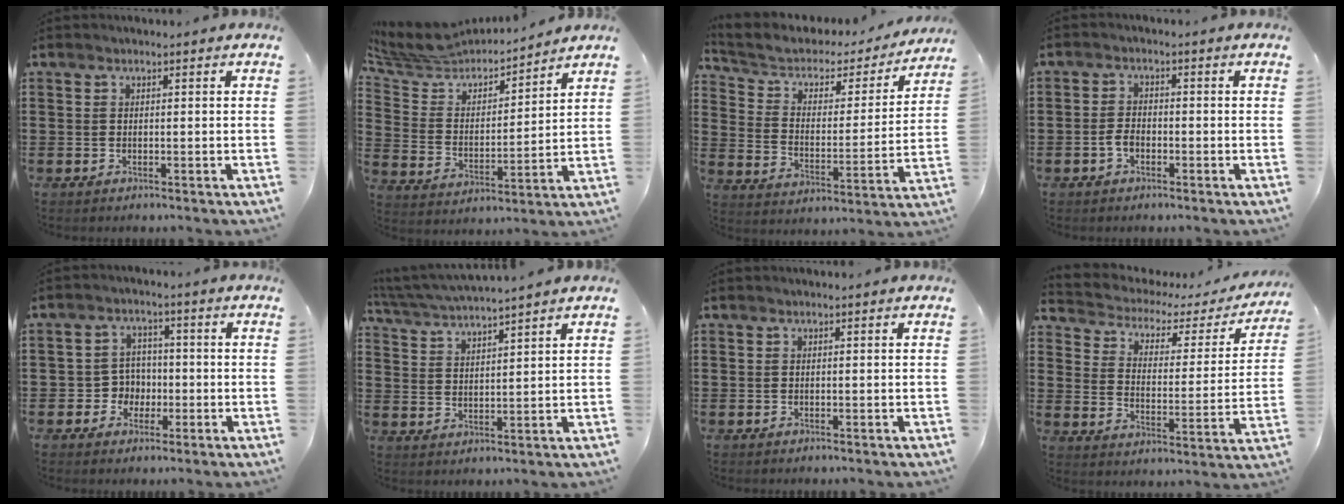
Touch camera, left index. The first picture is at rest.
{"total": 6.4, "force": [5.9, 2.1, 1.4], "torque": [-0.062, -0.038, 0.102]}
{"total": 4.6, "force": [3.3, 2.6, 1.8], "torque": [-0.059, -0.023, 0.049]}
{"total": 2.4, "force": [-0.9, 1.4, 1.7], "torque": [-0.048, -0.001, -0.022]}
{"total": 4.2, "force": [-1.1, 3.9, 1.2], "torque": [-0.036, 0.008, -0.022]}
{"total": 4.2, "force": [4.1, -0.6, 1.0], "torque": [-0.037, -0.022, 0.070]}
{"total": 0.0}
{"total": 2.8, "force": [1.7, 1.8, 1.2], "torque": [-0.039, -0.014, 0.018]}